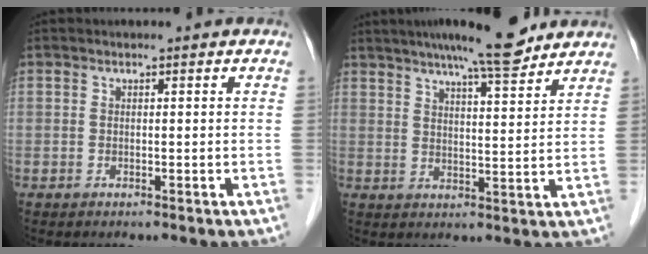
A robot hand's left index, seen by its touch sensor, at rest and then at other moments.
{"total": 11.5, "force": [9.7, 1.2, 6.1], "torque": [-0.092, 0.013, 0.137]}